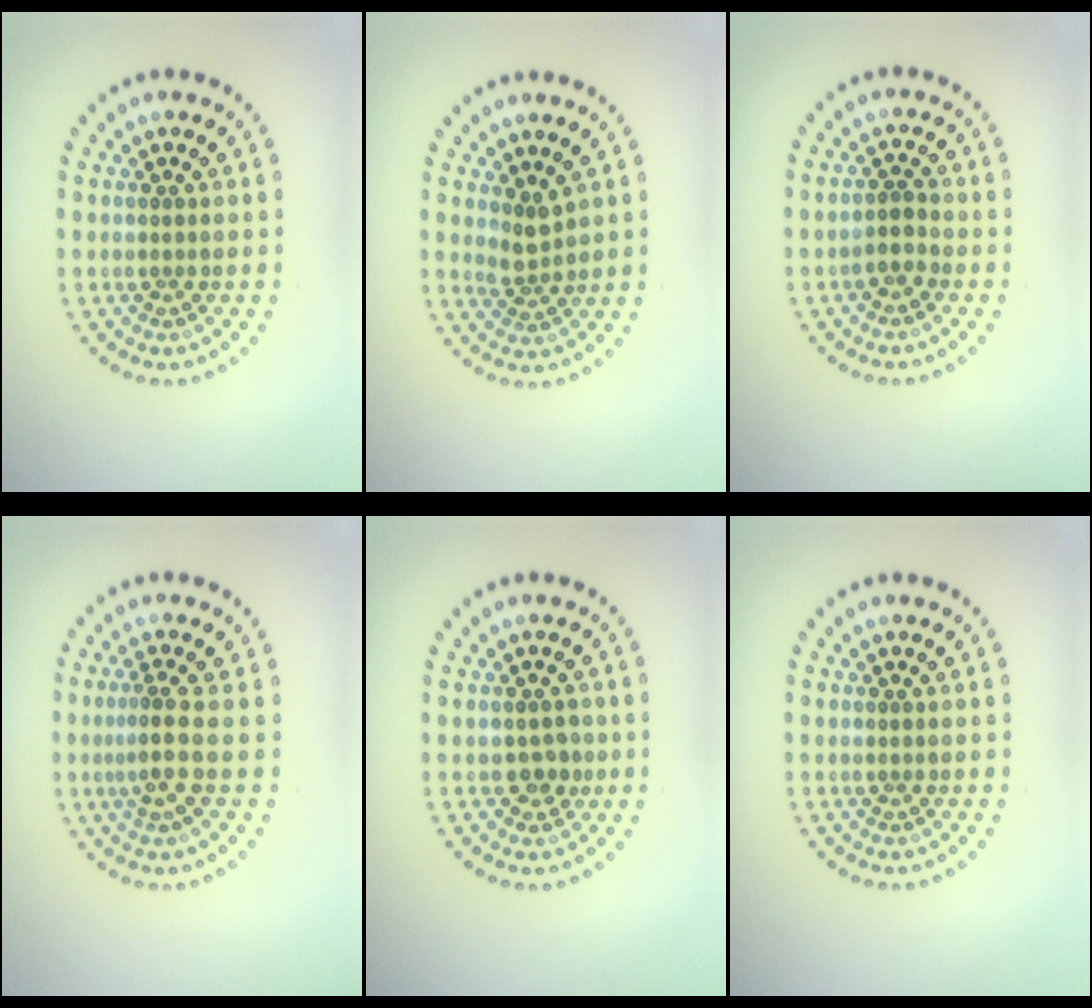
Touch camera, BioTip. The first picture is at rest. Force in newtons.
{"total": 1.8, "press": 1.3, "slide": 1.2}
{"total": 1.6, "press": 1.3, "slide": 1.0}
{"total": 2.3, "press": 1.7, "slide": 1.5}
{"total": 1.6, "press": 1.6, "slide": 0.5}
{"total": 0.0}